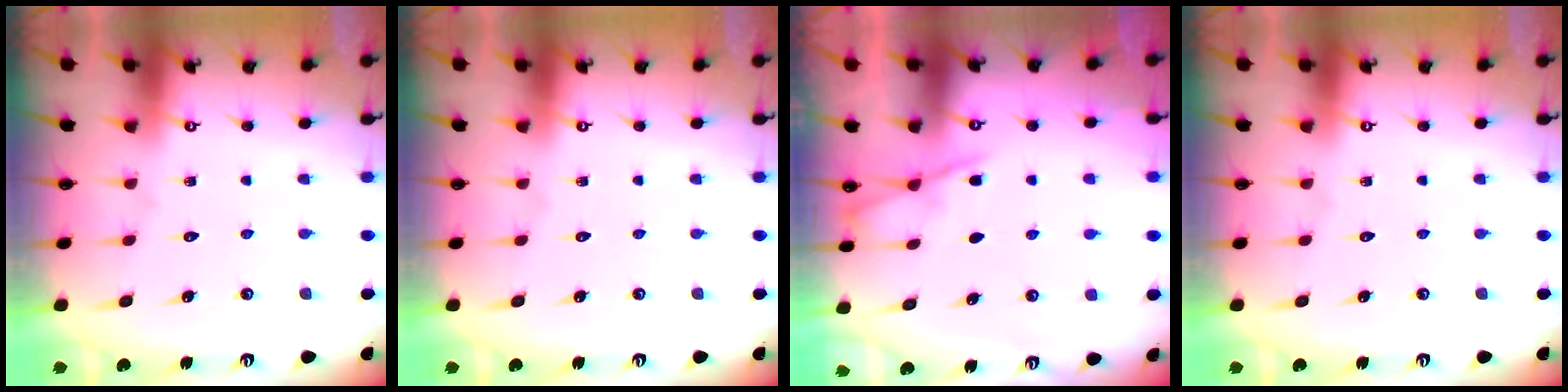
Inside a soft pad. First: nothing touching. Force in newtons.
{"total": 0.0}
{"total": 4.9, "press": 4.8, "slide": 0.6}
{"total": 0.0}